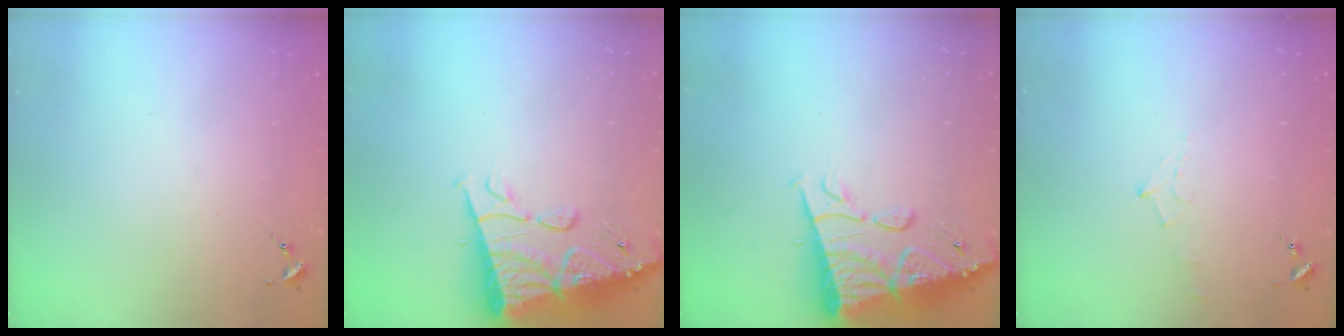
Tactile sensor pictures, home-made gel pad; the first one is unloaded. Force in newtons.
{"total": 16.3, "press": 16.3, "slide": 1.7}
{"total": 16.3, "press": 16.3, "slide": 1.7}
{"total": 5.2, "press": 5.2, "slide": 0.6}